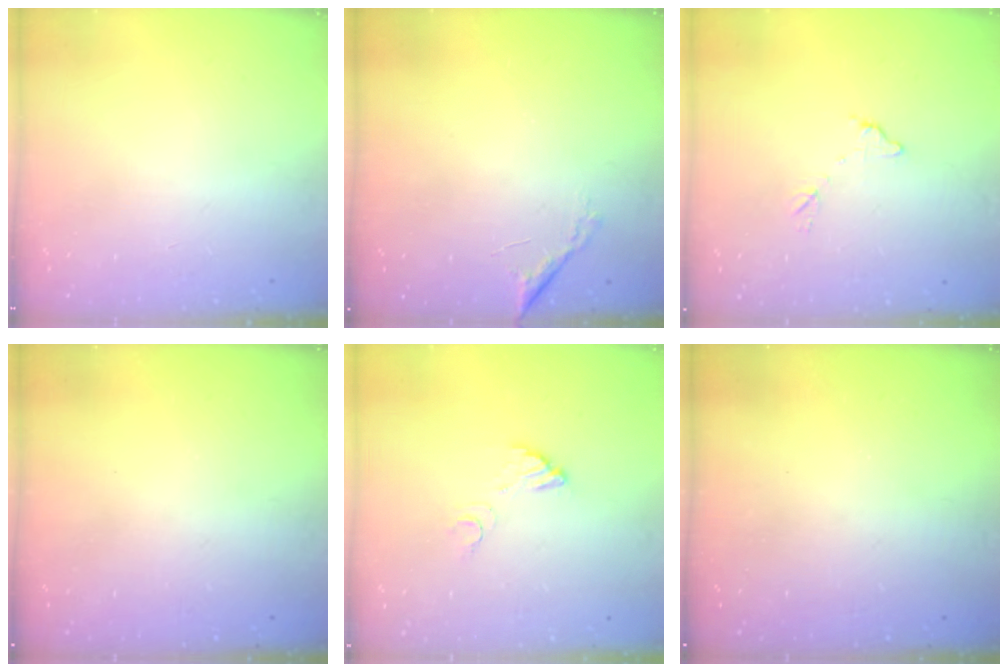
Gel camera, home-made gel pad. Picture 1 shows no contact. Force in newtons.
{"total": 6.0, "press": 6.0, "slide": 0.2}
{"total": 7.0, "press": 7.0, "slide": 0.4}
{"total": 3.0, "press": 3.0, "slide": 0.1}
{"total": 3.5, "press": 3.5, "slide": 0.3}
{"total": 3.2, "press": 3.2, "slide": 0.1}